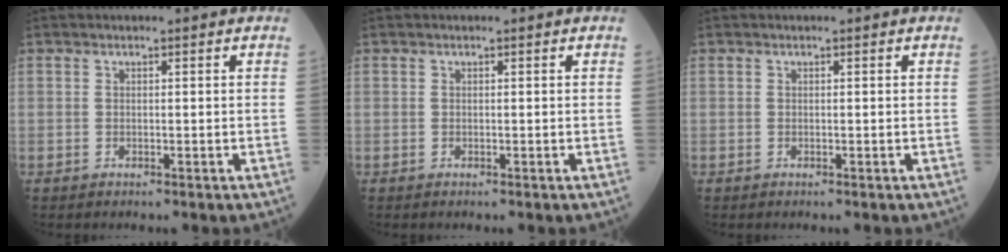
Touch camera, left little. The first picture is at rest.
{"total": 0.0}
{"total": 0.0}